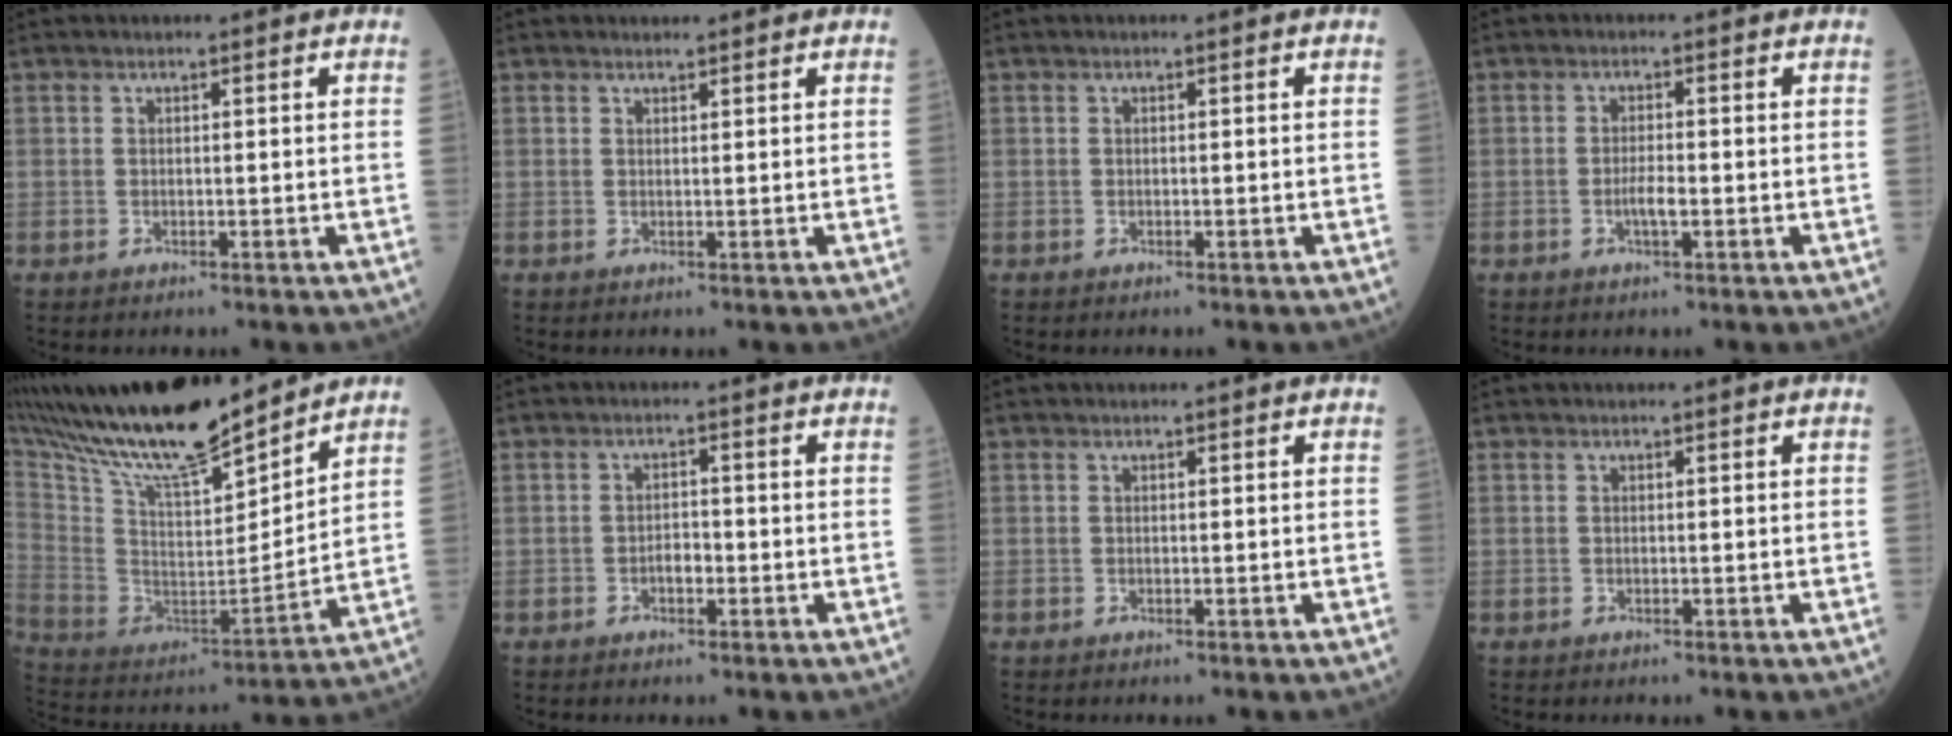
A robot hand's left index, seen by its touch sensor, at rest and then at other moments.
{"total": 0.9, "force": [0.9, 0.3, 0.1], "torque": [-0.013, 0.001, 0.015]}
{"total": 0.0}
{"total": 2.2, "force": [-0.7, 0.4, 2.1], "torque": [-0.042, 0.000, -0.013]}
{"total": 24.4, "force": [21.0, 3.9, 11.9], "torque": [-0.241, -0.005, 0.361]}
{"total": 1.8, "force": [-0.8, 0.9, 1.4], "torque": [-0.020, 0.005, -0.014]}
{"total": 0.0}
{"total": 0.0}